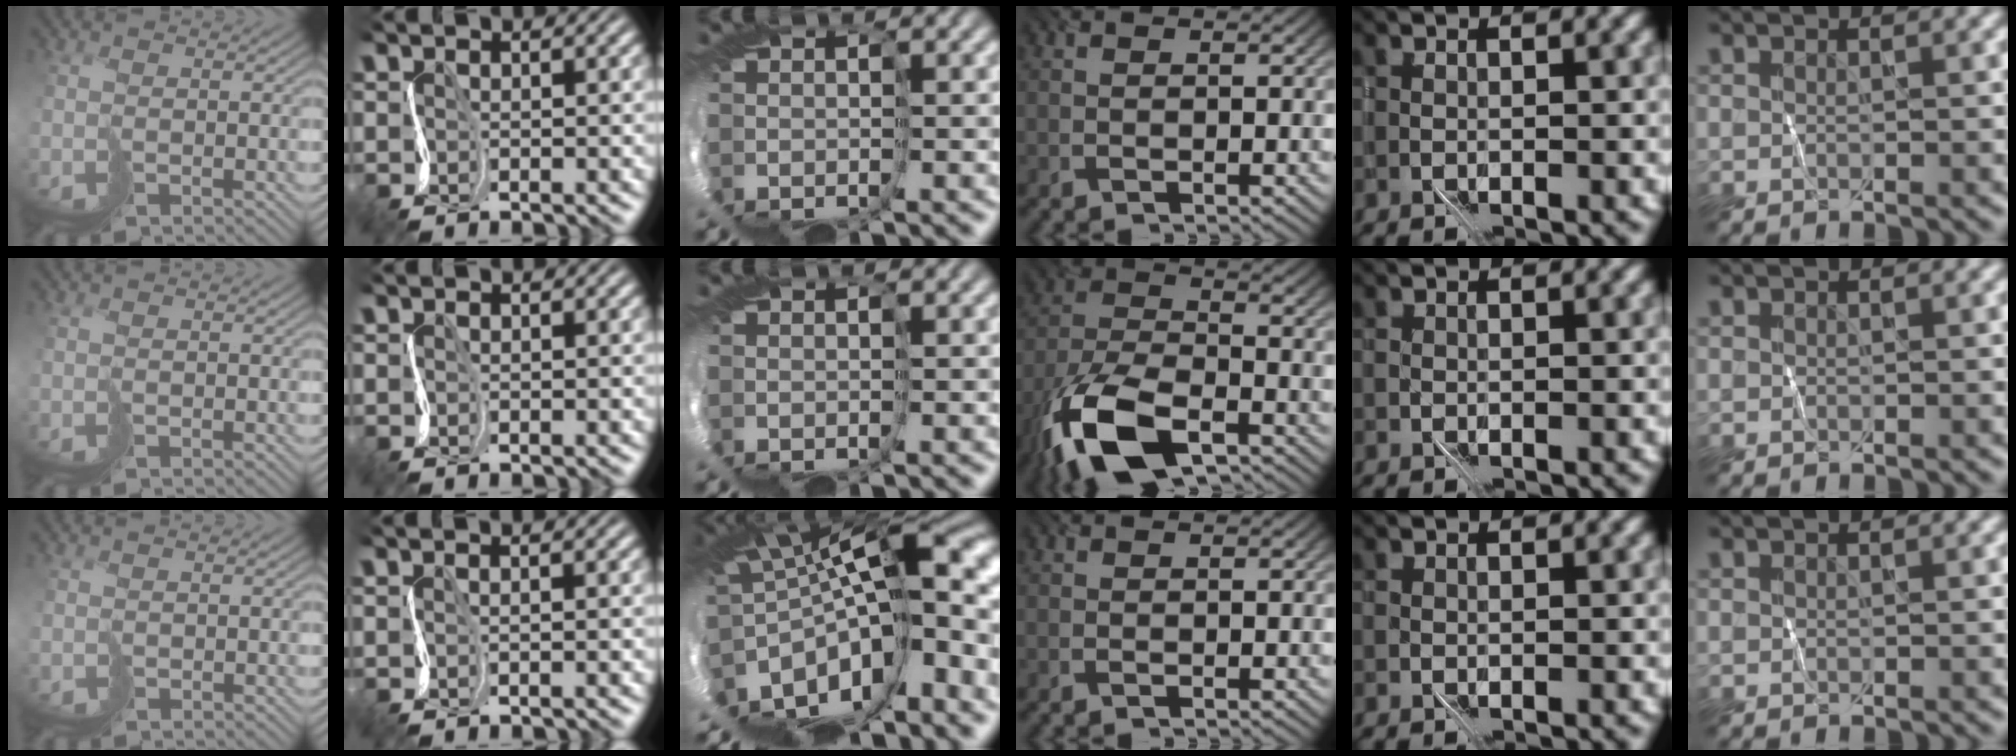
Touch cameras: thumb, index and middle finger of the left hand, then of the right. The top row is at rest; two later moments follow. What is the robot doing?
{"motion": "cut", "object": "paper bag"}